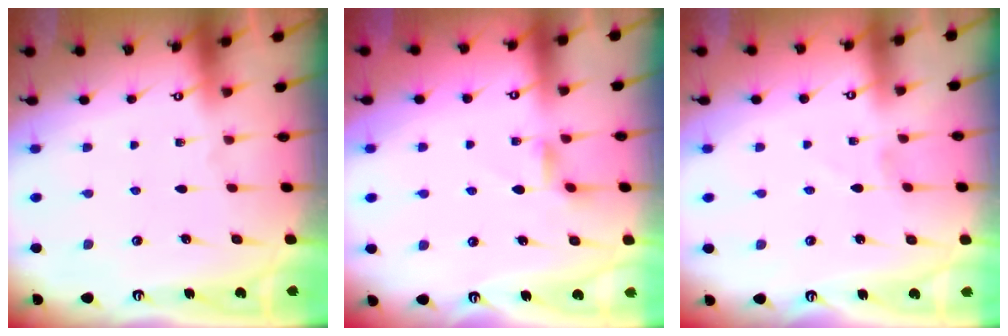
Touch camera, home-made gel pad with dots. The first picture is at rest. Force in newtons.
{"total": 3.4, "press": 3.3, "slide": 0.5}
{"total": 1.3, "press": 1.3, "slide": 0.1}